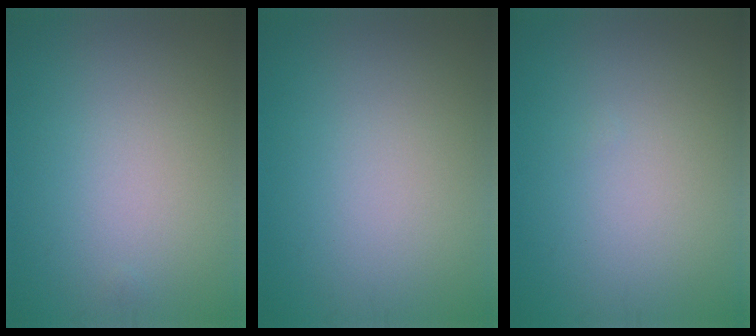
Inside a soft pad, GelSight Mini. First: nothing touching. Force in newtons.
{"total": 0.0}
{"total": 0.0}